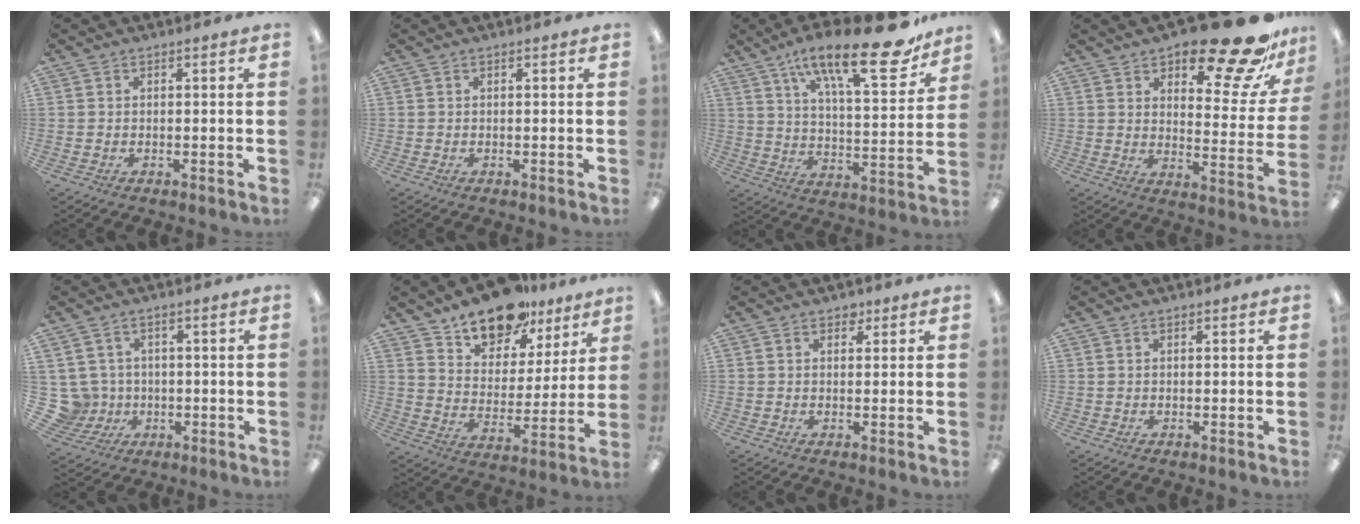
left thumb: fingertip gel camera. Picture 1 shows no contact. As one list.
[{"total": 0.0}, {"total": 24.0, "force": [16.1, 7.4, 16.2], "torque": [-0.240, -0.097, 0.257]}, {"total": 21.9, "force": [16.5, 7.3, 12.4], "torque": [-0.153, -0.115, 0.265]}, {"total": 6.7, "force": [0.5, 6.6, 1.2], "torque": [-0.048, -0.001, 0.016]}, {"total": 15.1, "force": [12.4, 7.2, 4.8], "torque": [-0.082, -0.084, 0.225]}, {"total": 2.1, "force": [1.5, 1.2, 0.8], "torque": [0.000, -0.005, 0.023]}, {"total": 0.5, "force": [0.3, 0.3, 0.3], "torque": [-0.007, 0.003, 0.006]}]